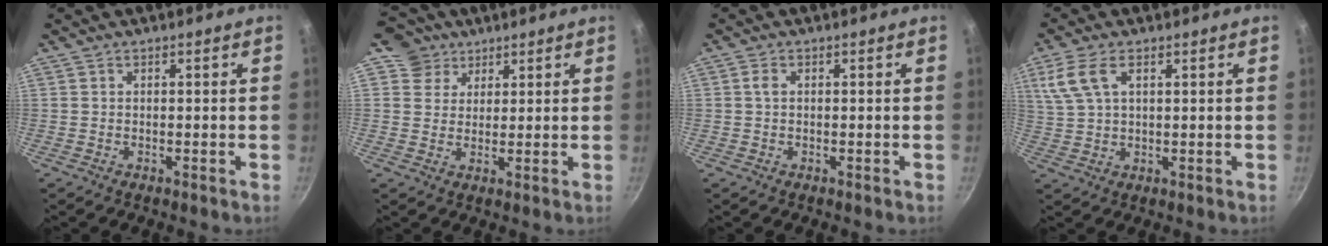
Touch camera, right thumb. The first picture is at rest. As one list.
[{"total": 5.9, "force": [3.3, 4.9, 0.3], "torque": [0.036, 0.000, 0.047]}, {"total": 1.3, "force": [0.3, 0.8, 1.0], "torque": [-0.020, 0.002, 0.004]}, {"total": 7.3, "force": [3.0, 3.8, 5.4], "torque": [-0.116, 0.008, 0.064]}]